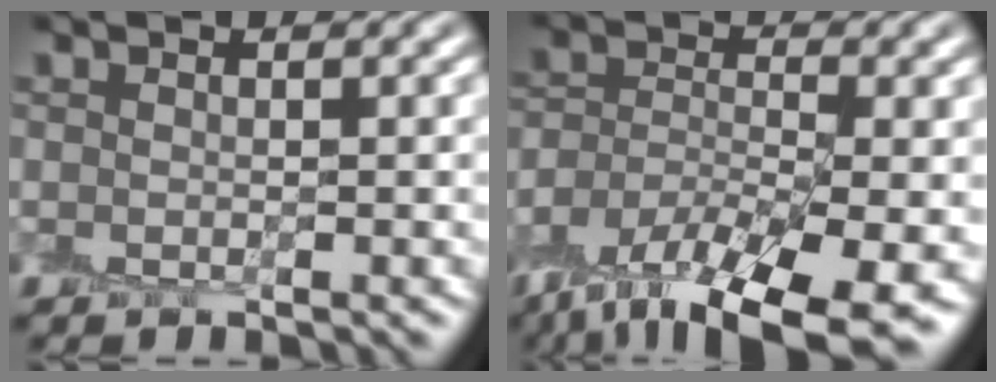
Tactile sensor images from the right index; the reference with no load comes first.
{"total": 11.4, "force": [-8.4, 4.0, 6.6], "torque": [-0.142, -0.020, -0.148]}